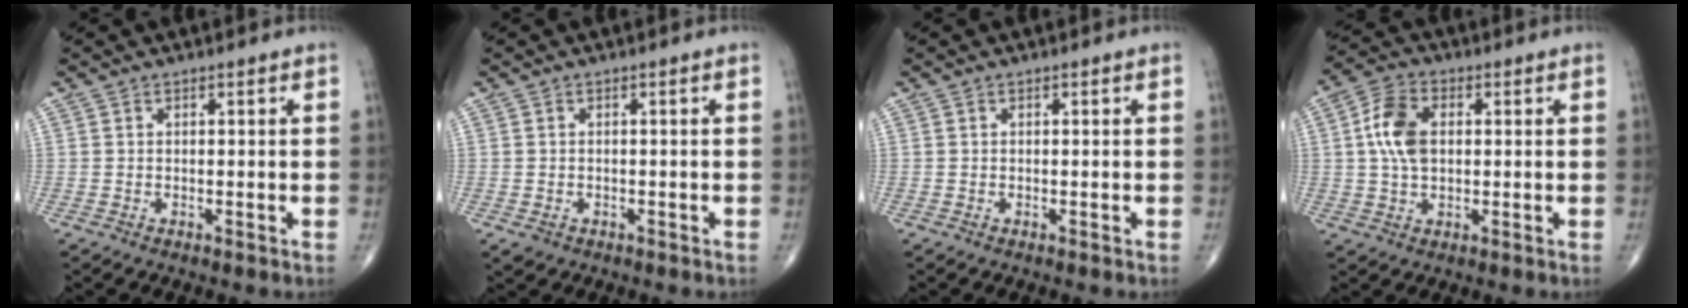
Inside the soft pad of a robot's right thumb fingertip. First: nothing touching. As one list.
[{"total": 1.5, "force": [-0.6, 1.3, 0.6], "torque": [-0.007, 0.000, -0.002]}, {"total": 0.0}, {"total": 8.6, "force": [1.1, 5.4, 6.6], "torque": [-0.123, 0.011, 0.017]}]